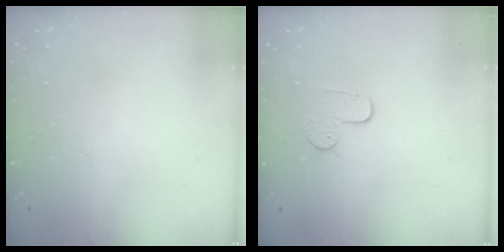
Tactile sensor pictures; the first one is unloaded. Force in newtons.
{"total": 6.2, "press": 6.2, "slide": 0.6}